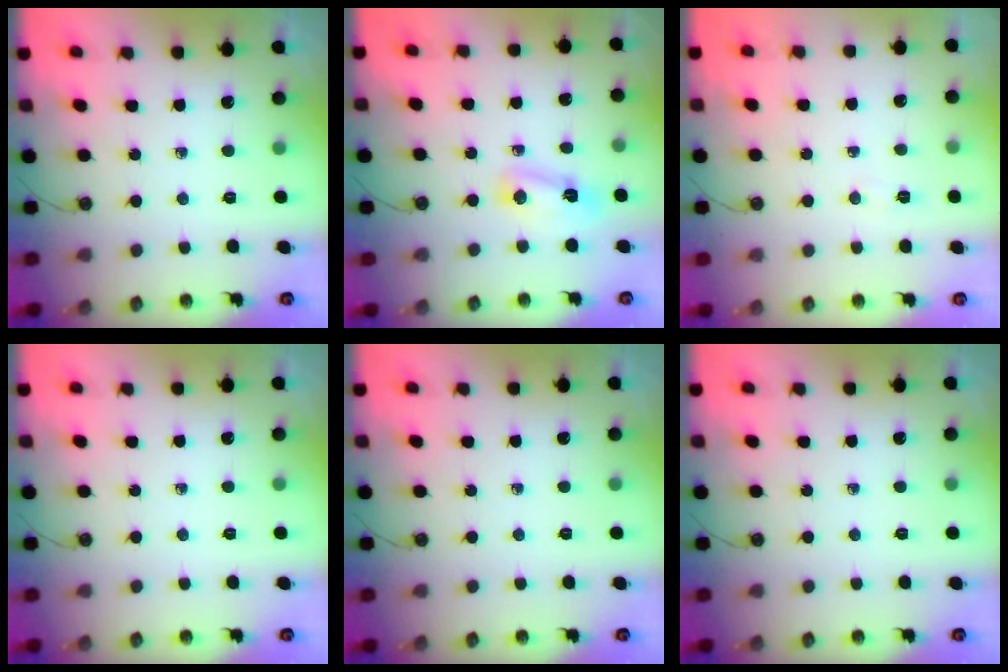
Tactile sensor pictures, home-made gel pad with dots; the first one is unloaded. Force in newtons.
{"total": 4.7, "press": 4.7, "slide": 0.5}
{"total": 3.5, "press": 3.5, "slide": 0.6}
{"total": 0.0}
{"total": 0.0}
{"total": 0.0}